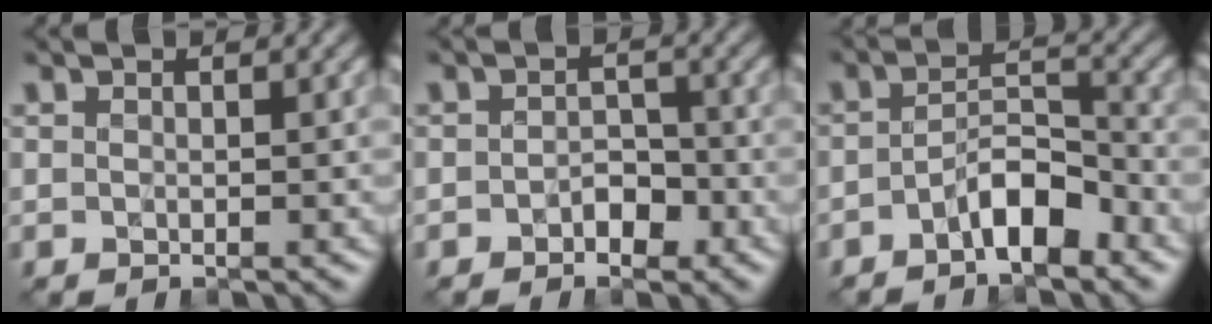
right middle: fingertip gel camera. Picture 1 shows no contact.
{"total": 2.0, "force": [-1.0, 1.3, 1.1], "torque": [-0.018, 0.004, -0.018]}
{"total": 3.9, "force": [-2.3, 1.4, 2.8], "torque": [-0.048, 0.012, -0.043]}